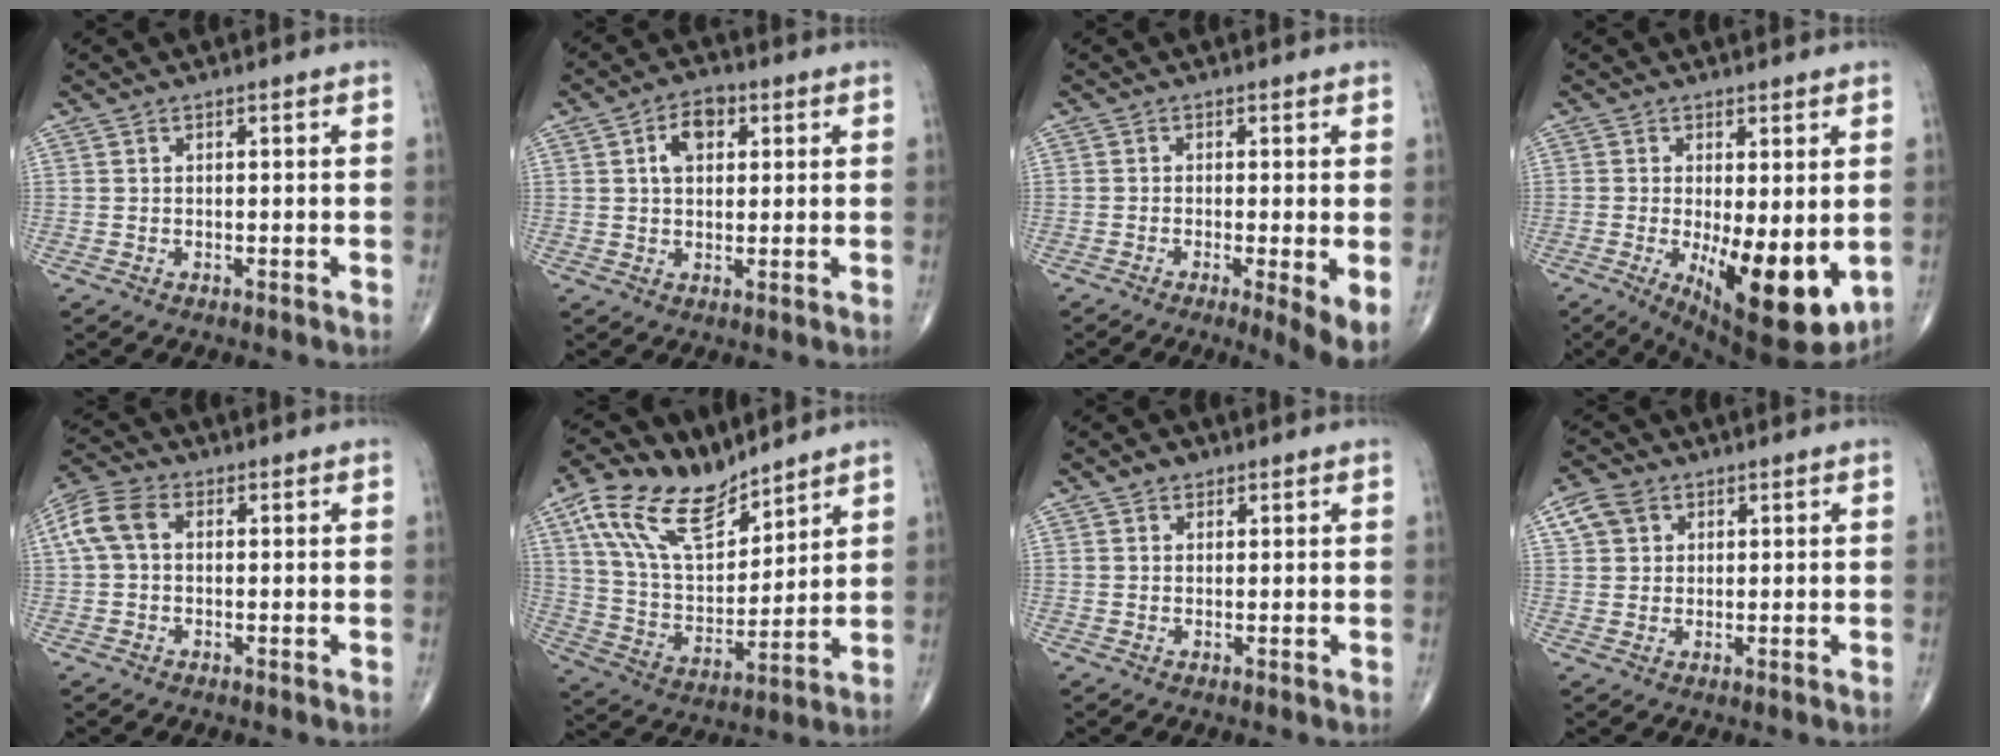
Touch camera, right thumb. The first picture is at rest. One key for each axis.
{"total": 6.2, "fx": 1.9, "fy": 3.9, "fz": 4.4, "tx": -0.058, "ty": 0.004, "tz": 0.029}
{"total": 5.6, "fx": -1.1, "fy": 0.8, "fz": 5.5, "tx": -0.093, "ty": -0.019, "tz": -0.023}
{"total": 14.3, "fx": -2.5, "fy": 5.2, "fz": 13.0, "tx": -0.189, "ty": -0.031, "tz": -0.020}
{"total": 7.2, "fx": 1.2, "fy": 4.9, "fz": 5.2, "tx": -0.118, "ty": 0.026, "tz": 0.019}
{"total": 17.0, "fx": 11.7, "fy": 7.7, "fz": 9.6, "tx": -0.153, "ty": -0.045, "tz": 0.233}
{"total": 2.1, "fx": 1.3, "fy": 1.4, "fz": 0.7, "tx": 0.001, "ty": -0.004, "tz": 0.017}
{"total": 5.2, "fx": 2.2, "fy": 4.1, "fz": 2.3, "tx": -0.030, "ty": 0.002, "tz": 0.042}